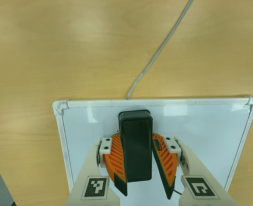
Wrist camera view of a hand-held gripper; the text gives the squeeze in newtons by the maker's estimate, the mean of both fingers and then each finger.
{"total": 13.8, "left": 15.6, "right": 12.0}